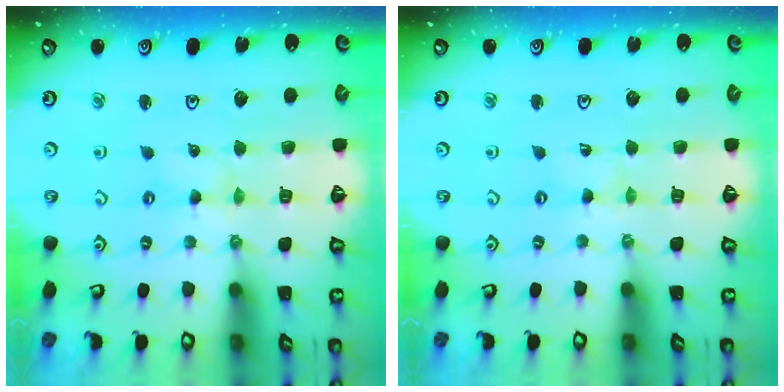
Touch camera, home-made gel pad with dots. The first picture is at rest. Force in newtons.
{"total": 0.0}